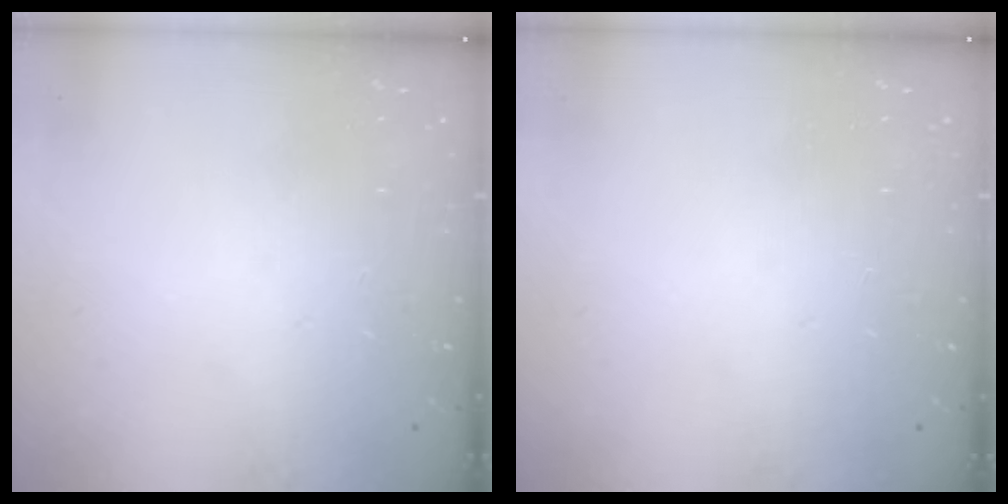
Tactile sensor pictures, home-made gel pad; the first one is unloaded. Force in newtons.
{"total": 0.0}